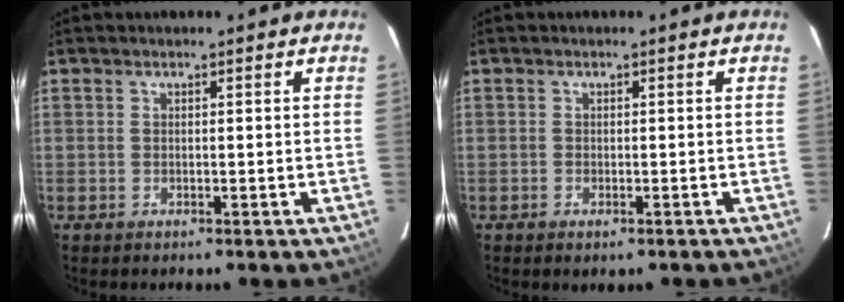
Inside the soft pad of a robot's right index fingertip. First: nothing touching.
{"total": 1.6, "force": [-1.0, 0.9, 0.9], "torque": [-0.016, -0.005, -0.016]}